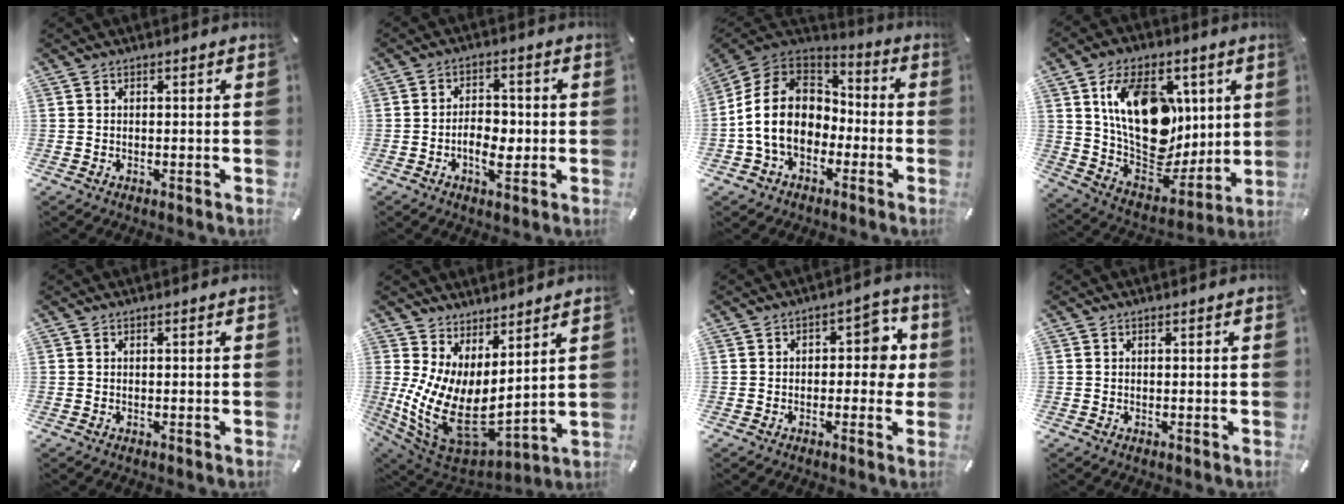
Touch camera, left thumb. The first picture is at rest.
{"total": 6.6, "force": [-1.7, 4.1, 4.9], "torque": [-0.082, 0.008, -0.031]}
{"total": 14.3, "force": [-3.3, 11.5, 7.9], "torque": [-0.176, 0.027, -0.062]}
{"total": 20.9, "force": [5.9, 14.0, 14.4], "torque": [-0.245, -0.029, 0.108]}
{"total": 0.0}
{"total": 13.5, "force": [0.4, 7.9, 11.0], "torque": [-0.230, -0.050, 0.019]}
{"total": 7.6, "force": [0.5, 4.7, 6.0], "torque": [-0.067, 0.002, -0.001]}
{"total": 0.0}